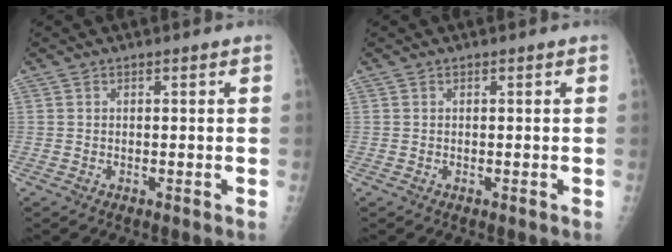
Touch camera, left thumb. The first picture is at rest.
{"total": 0.0}